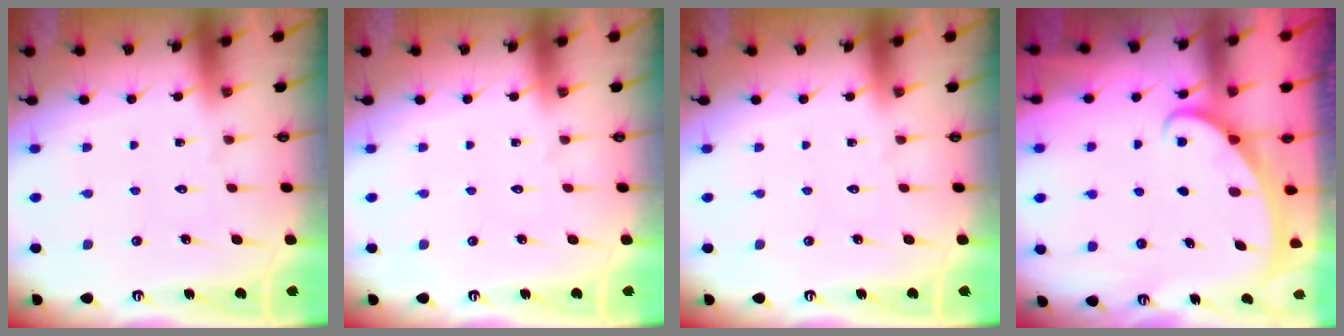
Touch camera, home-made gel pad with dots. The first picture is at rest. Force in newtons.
{"total": 0.0}
{"total": 0.0}
{"total": 2.1, "press": 2.1, "slide": 0.1}